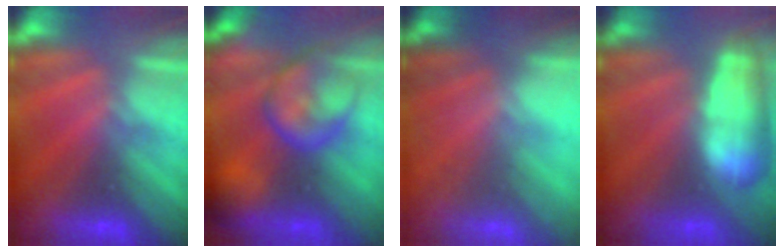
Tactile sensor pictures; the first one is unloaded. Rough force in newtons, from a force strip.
{"total": 8.3}
{"total": 9.7}
{"total": 7.4}